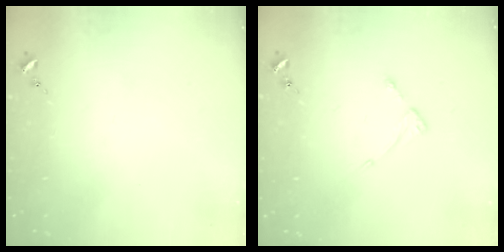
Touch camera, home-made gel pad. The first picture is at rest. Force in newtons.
{"total": 3.9, "press": 3.9, "slide": 0.5}